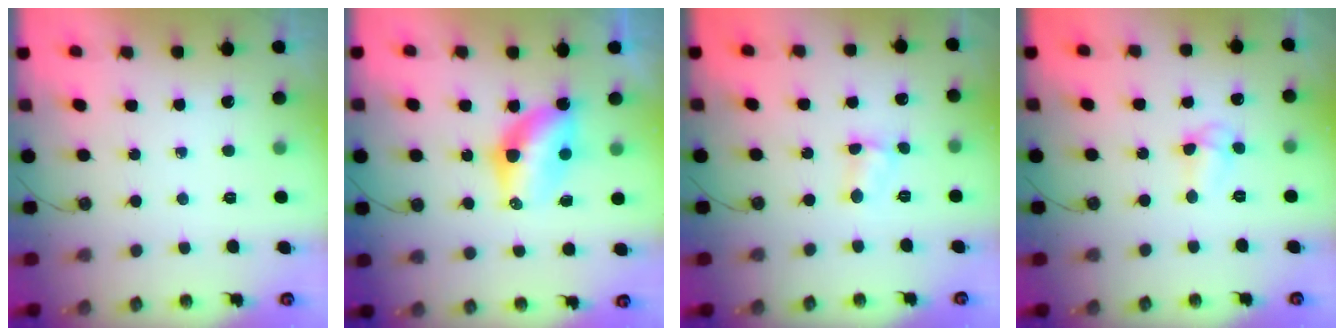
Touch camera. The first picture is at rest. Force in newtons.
{"total": 9.0, "press": 9.0, "slide": 0.8}
{"total": 4.4, "press": 4.4, "slide": 0.4}
{"total": 3.9, "press": 3.9, "slide": 0.3}